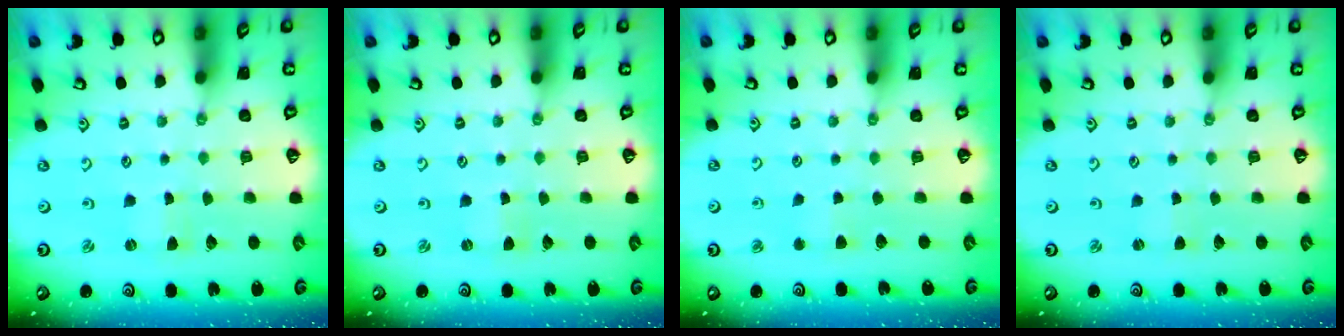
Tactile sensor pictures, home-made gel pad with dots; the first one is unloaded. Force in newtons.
{"total": 0.0}
{"total": 2.6, "press": 2.5, "slide": 0.5}
{"total": 0.5, "press": 0.5, "slide": 0.1}